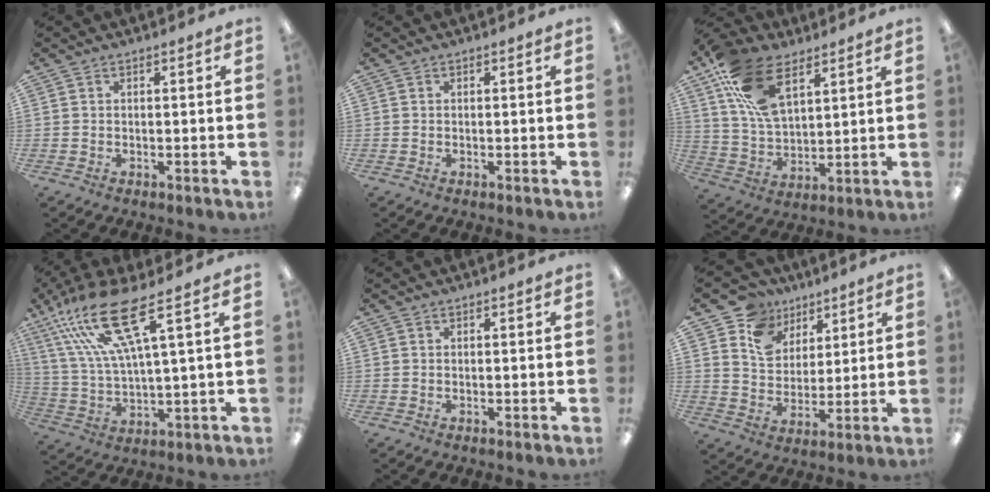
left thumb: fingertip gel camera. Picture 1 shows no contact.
{"total": 0.0}
{"total": 17.0, "force": [8.8, 9.2, 11.2], "torque": [-0.229, -0.017, 0.166]}
{"total": 17.3, "force": [9.8, 3.7, 13.8], "torque": [-0.292, -0.032, 0.160]}
{"total": 0.0}
{"total": 11.3, "force": [7.2, 8.3, 2.7], "torque": [-0.065, -0.048, 0.140]}